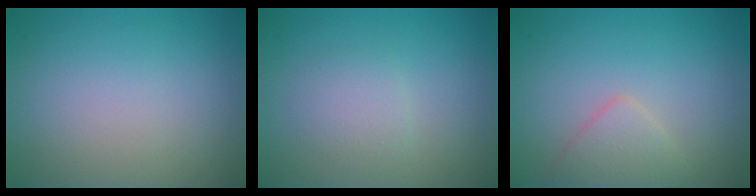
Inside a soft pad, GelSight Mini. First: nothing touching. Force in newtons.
{"total": 1.7, "press": 1.7, "slide": 0.1}
{"total": 2.1, "press": 2.1, "slide": 0.1}